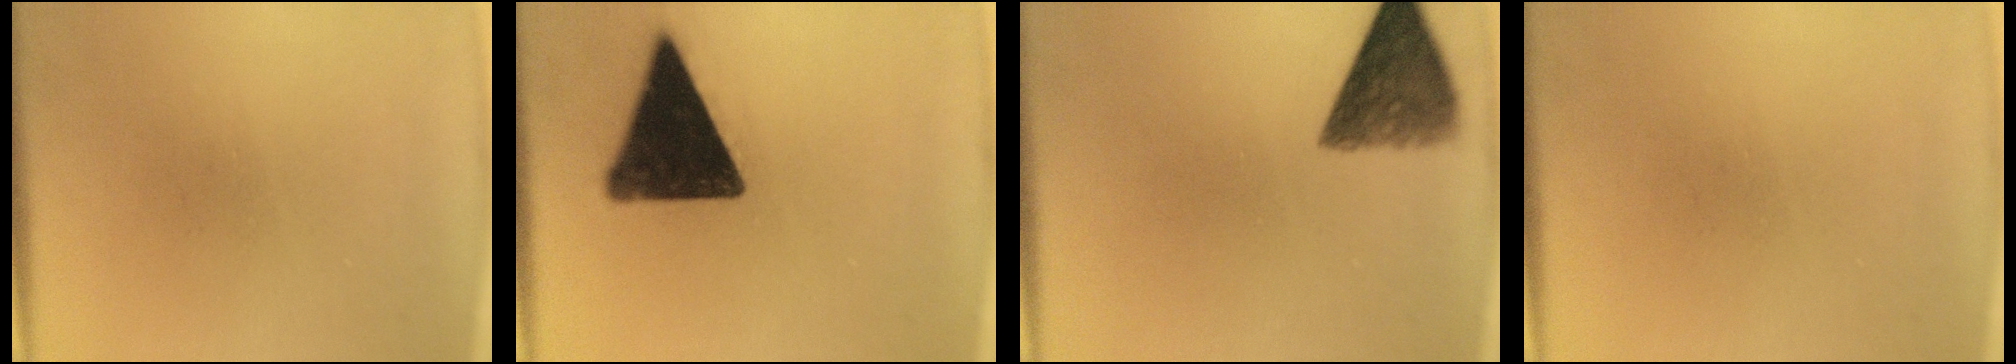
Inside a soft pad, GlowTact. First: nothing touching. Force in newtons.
{"total": 16.8}
{"total": 8.3}
{"total": 0.0}